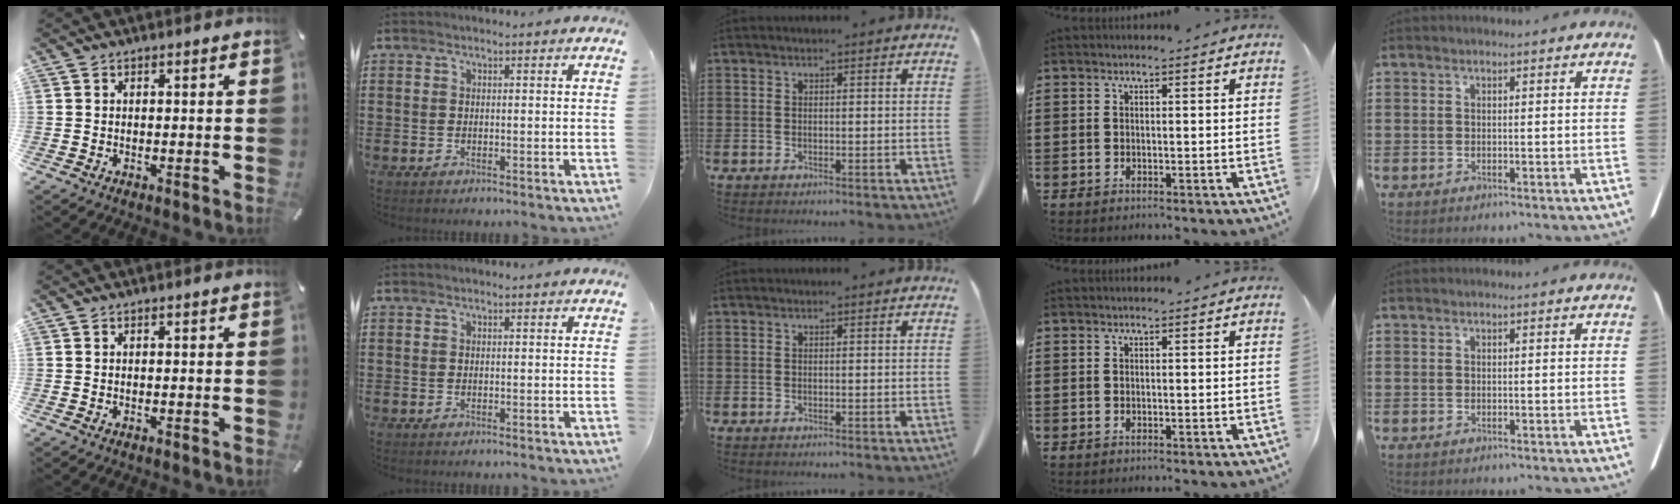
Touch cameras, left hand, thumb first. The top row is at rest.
{}